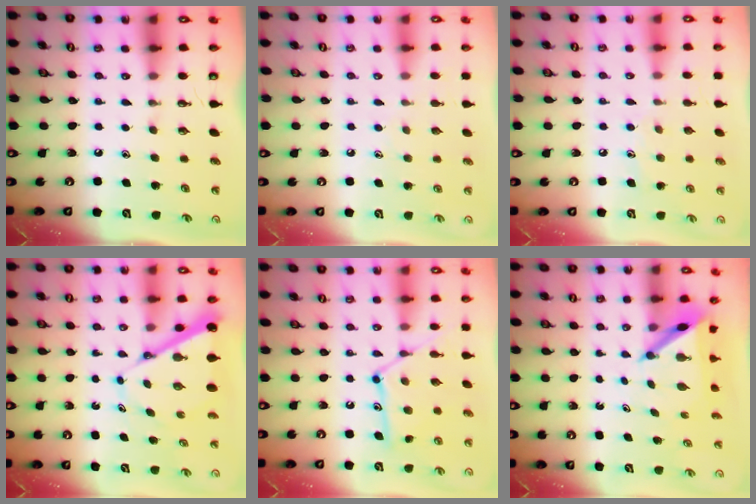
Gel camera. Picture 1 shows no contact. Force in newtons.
{"total": 4.4, "press": 4.4, "slide": 0.5}
{"total": 6.4, "press": 6.4, "slide": 0.5}
{"total": 7.8, "press": 7.8, "slide": 0.7}
{"total": 12.5, "press": 12.5, "slide": 0.5}
{"total": 6.1, "press": 6.1, "slide": 0.5}